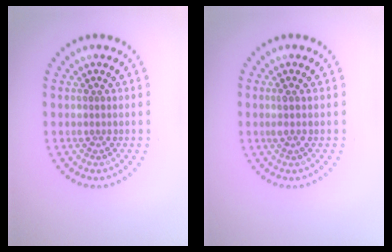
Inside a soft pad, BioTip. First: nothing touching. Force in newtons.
{"total": 0.8, "press": 0.6, "slide": 0.5}